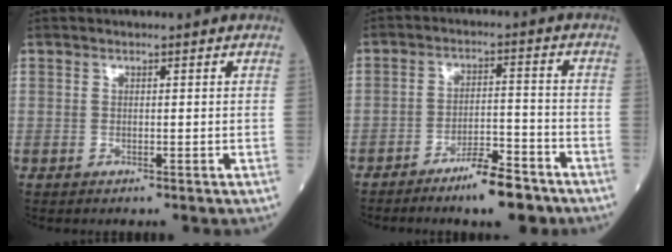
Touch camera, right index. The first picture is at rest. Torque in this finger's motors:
{"motor_torque": [0.34, -0.24, 0.16, 0.02]}